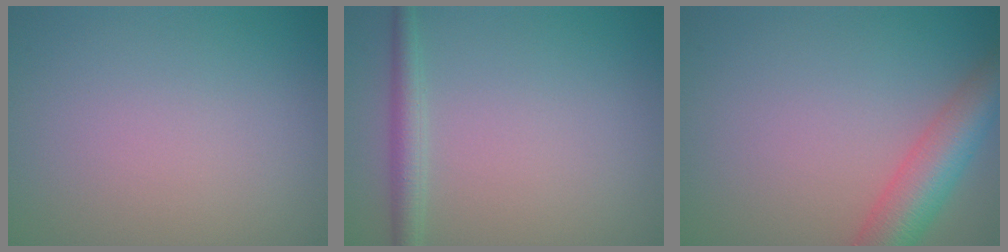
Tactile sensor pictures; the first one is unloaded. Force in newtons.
{"total": 2.2, "press": 2.2, "slide": 0.0}
{"total": 6.4, "press": 6.4, "slide": 0.3}